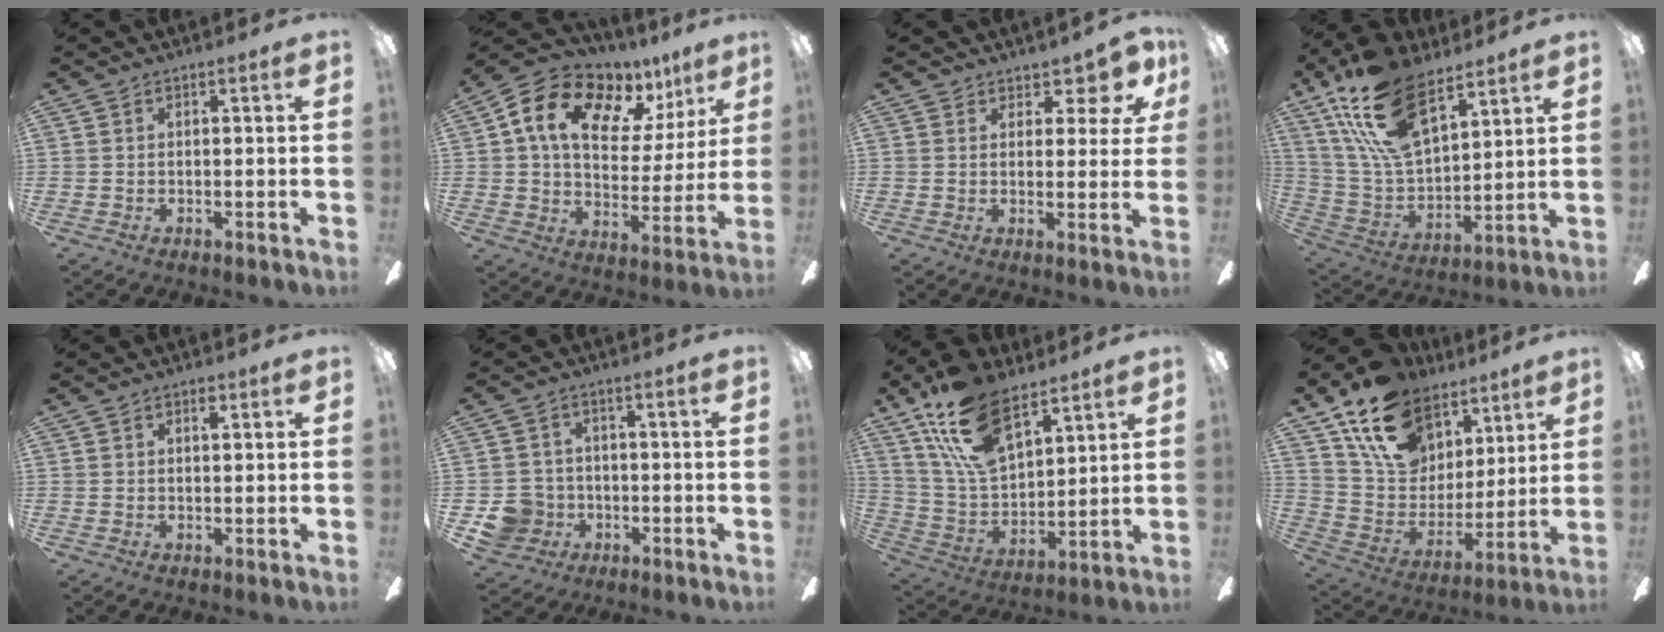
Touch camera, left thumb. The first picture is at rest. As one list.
[{"total": 15.8, "force": [9.3, 9.6, 8.5], "torque": [-0.148, -0.050, 0.165]}, {"total": 5.7, "force": [3.8, 3.5, 2.5], "torque": [-0.024, -0.027, 0.068]}, {"total": 22.1, "force": [14.1, 10.5, 13.4], "torque": [-0.282, -0.067, 0.255]}, {"total": 2.1, "force": [1.0, 1.4, 1.2], "torque": [-0.003, -0.005, 0.013]}, {"total": 7.9, "force": [-2.8, 7.1, 1.9], "torque": [-0.053, 0.023, -0.049]}, {"total": 19.9, "force": [12.9, 10.0, 11.4], "torque": [-0.240, -0.060, 0.237]}, {"total": 18.7, "force": [12.0, 11.9, 8.0], "torque": [-0.152, -0.063, 0.225]}]